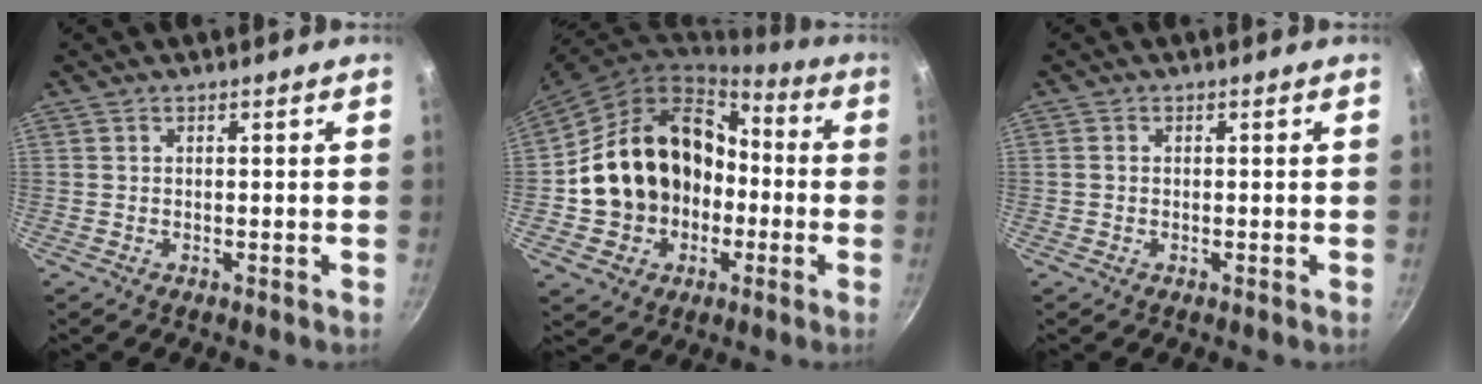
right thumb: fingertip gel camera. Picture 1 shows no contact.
{"total": 20.3, "force": [-2.3, 16.9, 11.0], "torque": [-0.174, 0.064, -0.023]}
{"total": 0.8, "force": [-0.1, 0.7, 0.4], "torque": [-0.006, 0.003, -0.003]}